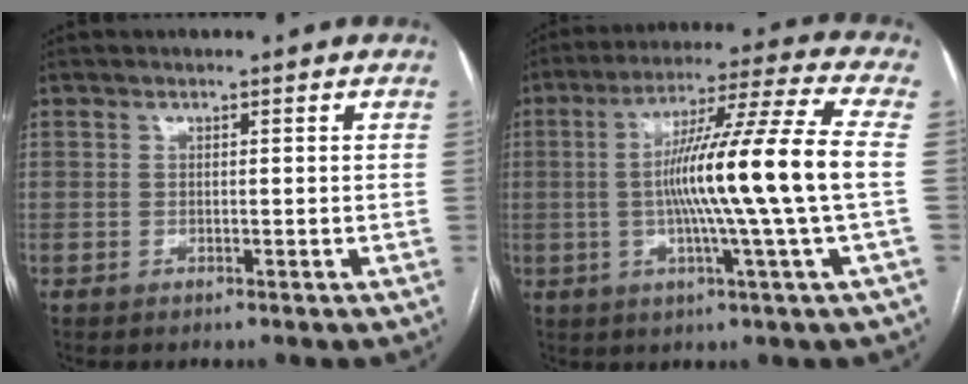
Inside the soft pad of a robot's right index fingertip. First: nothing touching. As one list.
[{"total": 15.9, "force": [-1.0, -2.3, 15.7], "torque": [-0.265, 0.000, -0.022]}]